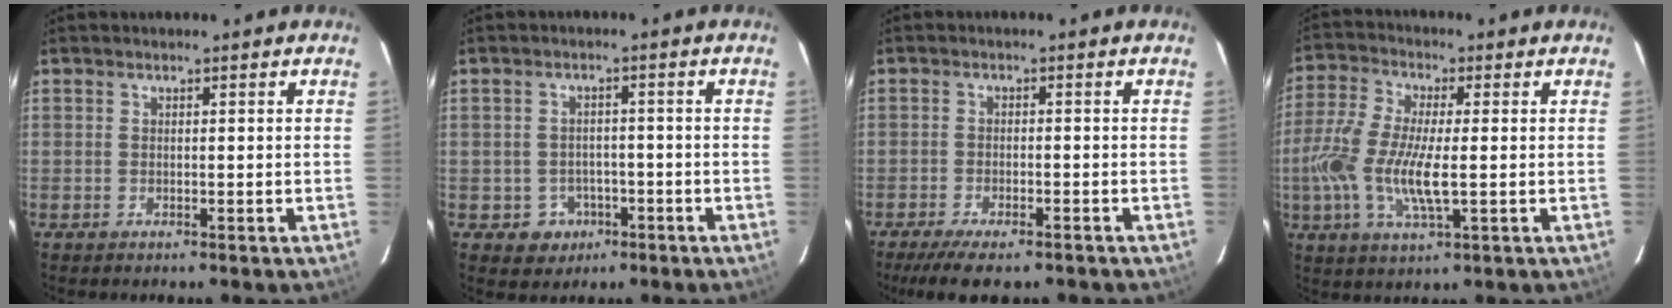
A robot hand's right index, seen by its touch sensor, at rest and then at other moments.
{"total": 5.0, "force": [-2.1, 4.5, 0.7], "torque": [-0.028, 0.015, -0.016]}
{"total": 9.1, "force": [-7.1, 2.5, 5.0], "torque": [-0.116, -0.025, -0.115]}
{"total": 12.4, "force": [-1.6, 3.7, 11.7], "torque": [-0.250, -0.005, -0.036]}